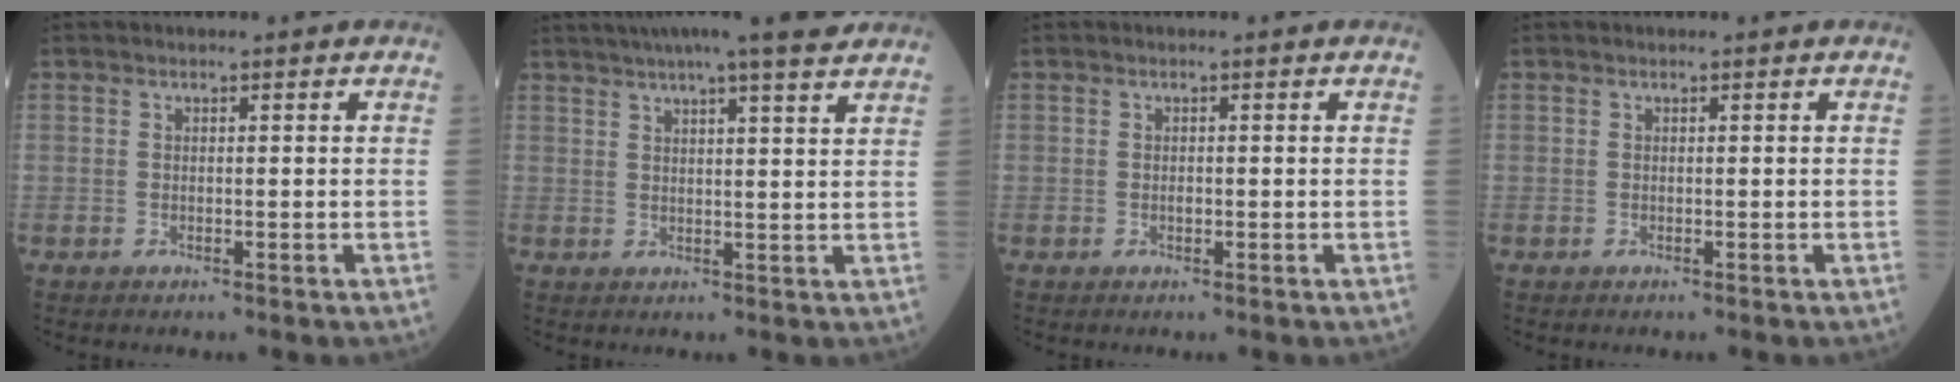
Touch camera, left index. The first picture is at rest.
{"total": 14.3, "force": [12.1, 0.9, 7.6], "torque": [-0.127, 0.026, 0.167]}
{"total": 0.7, "force": [-0.1, 0.4, 0.5], "torque": [-0.012, 0.001, 0.000]}
{"total": 0.0}